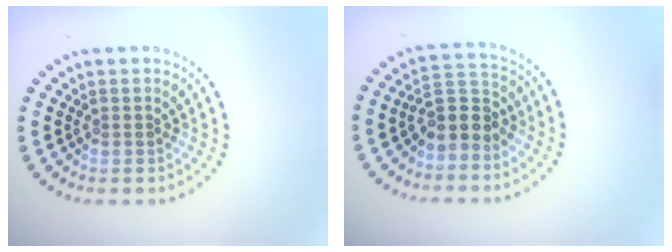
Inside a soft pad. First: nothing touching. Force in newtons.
{"total": 3.4, "press": 3.0, "slide": 1.5}